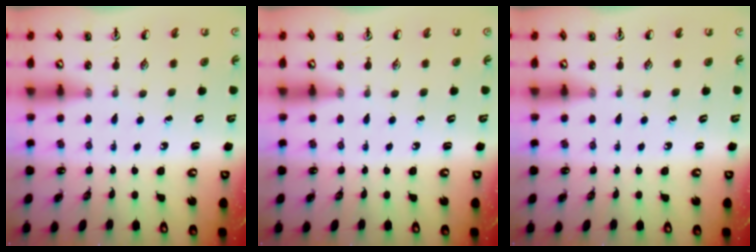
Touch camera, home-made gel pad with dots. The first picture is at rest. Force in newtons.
{"total": 0.0}
{"total": 0.0}